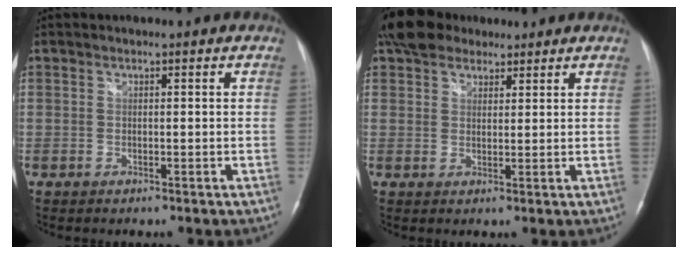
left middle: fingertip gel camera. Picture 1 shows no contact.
{"total": 7.0, "force": [5.5, 3.8, 2.3], "torque": [-0.046, 0.030, 0.101]}